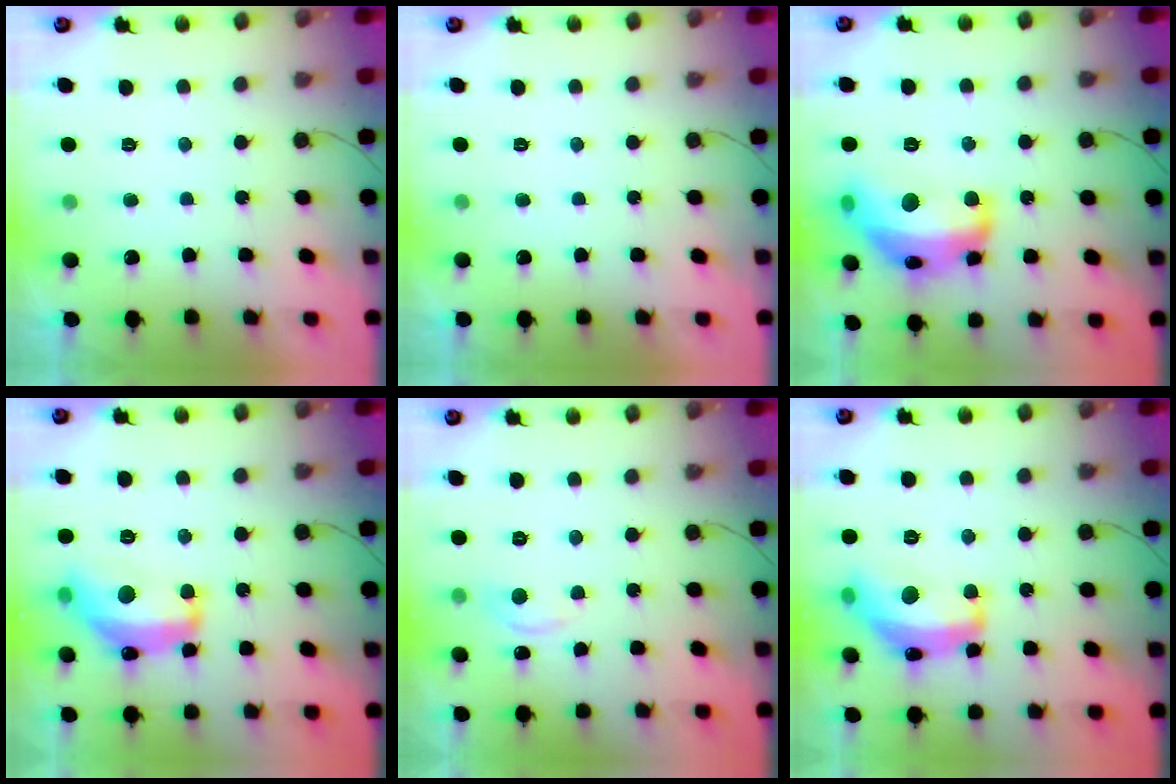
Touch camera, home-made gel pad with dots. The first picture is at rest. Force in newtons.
{"total": 0.0}
{"total": 19.6, "press": 19.5, "slide": 1.1}
{"total": 15.5, "press": 15.5, "slide": 0.6}
{"total": 2.9, "press": 2.8, "slide": 0.4}
{"total": 16.5, "press": 16.5, "slide": 1.0}